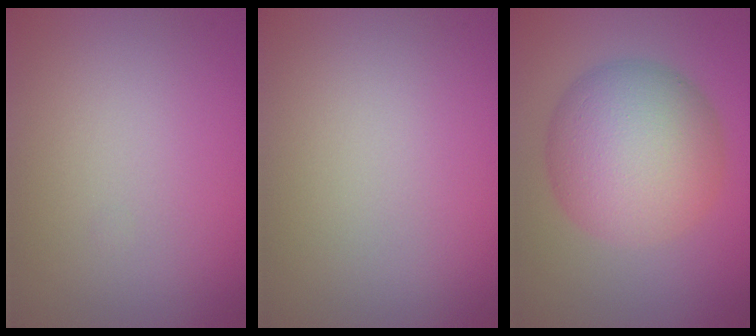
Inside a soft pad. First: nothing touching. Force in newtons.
{"total": 0.0}
{"total": 9.8, "press": 9.8, "slide": 0.3}